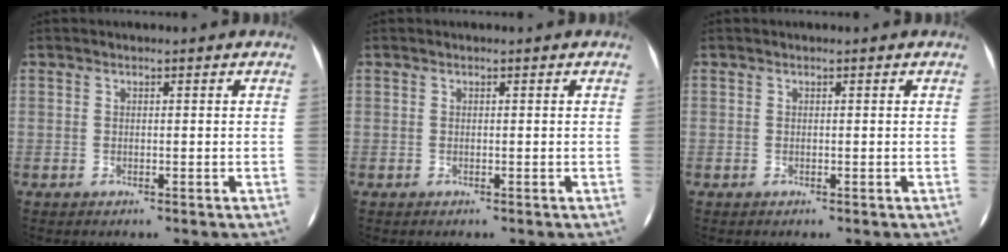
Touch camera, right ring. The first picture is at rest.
{"total": 0.0}
{"total": 0.0}